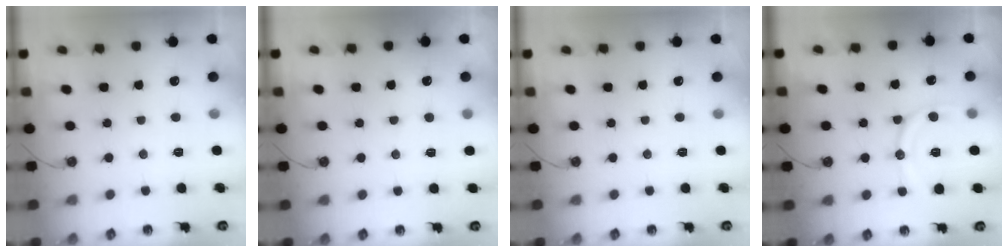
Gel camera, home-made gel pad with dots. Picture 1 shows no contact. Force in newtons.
{"total": 4.4, "press": 4.3, "slide": 0.9}
{"total": 0.0}
{"total": 12.2, "press": 12.2, "slide": 1.2}